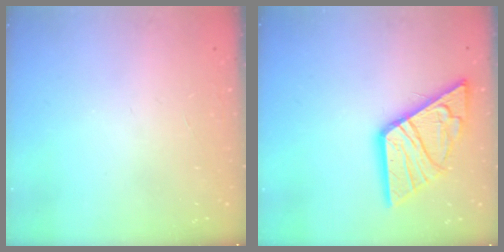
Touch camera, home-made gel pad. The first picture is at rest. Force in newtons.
{"total": 15.3, "press": 15.2, "slide": 1.3}